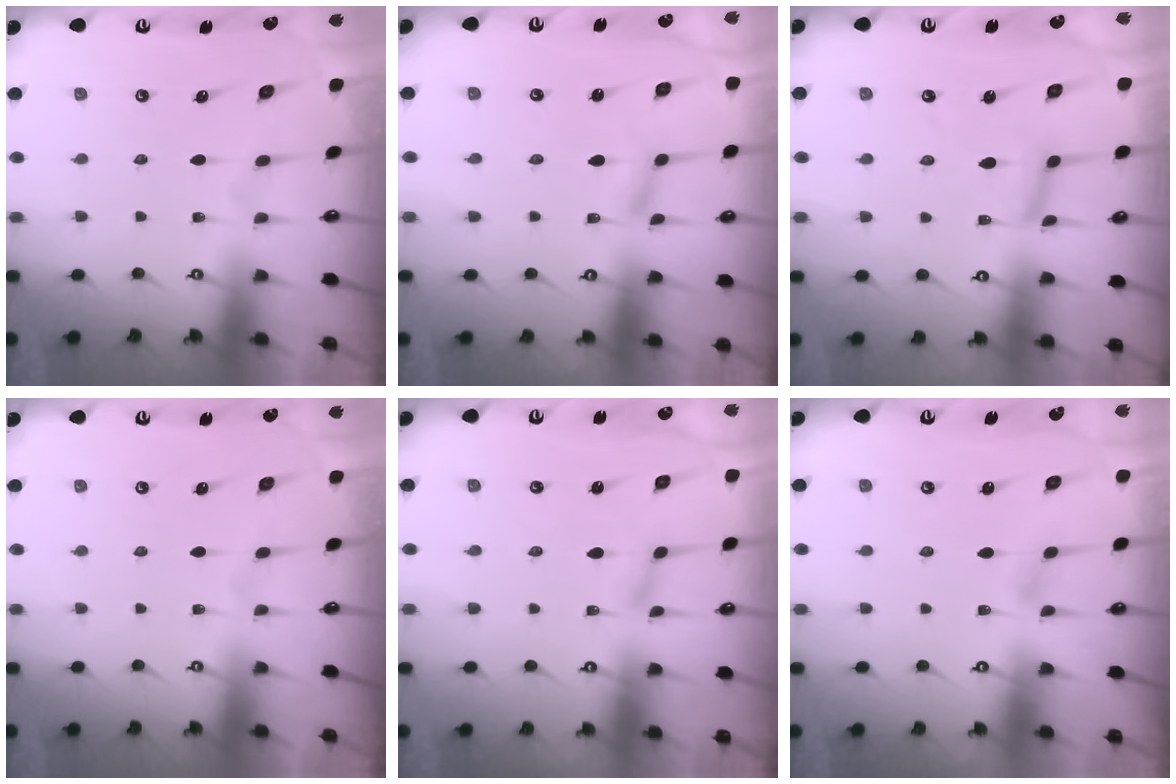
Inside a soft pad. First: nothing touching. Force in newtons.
{"total": 2.2, "press": 2.2, "slide": 0.3}
{"total": 7.0, "press": 7.0, "slide": 0.3}
{"total": 0.0}
{"total": 2.0, "press": 1.9, "slide": 0.3}
{"total": 3.6, "press": 3.5, "slide": 0.4}